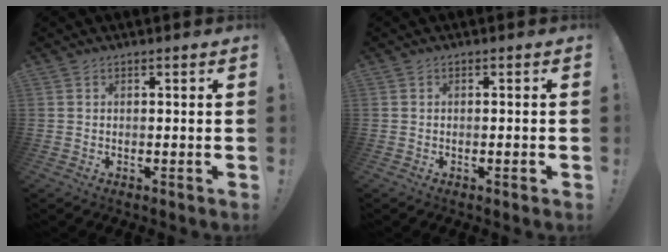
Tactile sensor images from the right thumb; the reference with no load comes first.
{"total": 1.3, "force": [-0.6, 0.1, 1.2], "torque": [-0.022, 0.004, -0.010]}